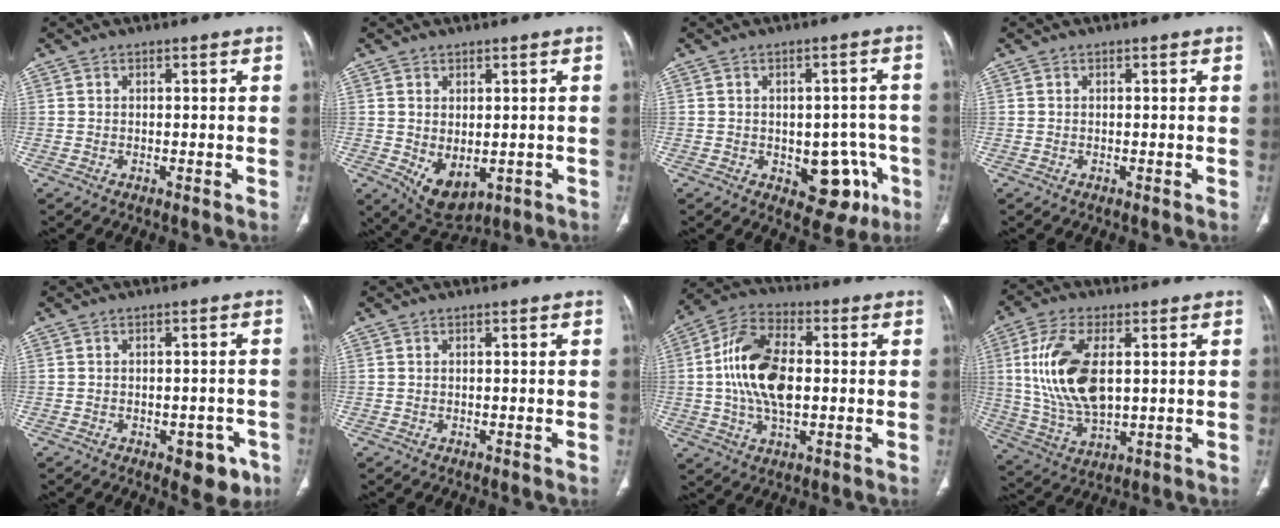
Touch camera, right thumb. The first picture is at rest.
{"total": 7.4, "force": [-1.4, 4.6, 5.6], "torque": [-0.075, -0.007, 0.004]}
{"total": 10.5, "force": [-3.7, 6.4, 7.4], "torque": [-0.049, 0.020, -0.034]}
{"total": 0.0}
{"total": 6.2, "force": [-3.1, 3.5, 4.2], "torque": [-0.025, 0.013, -0.032]}
{"total": 0.0}
{"total": 15.3, "force": [0.3, 8.6, 12.6], "torque": [-0.238, 0.019, 0.001]}
{"total": 15.7, "force": [2.4, 8.0, 13.3], "torque": [-0.272, -0.009, 0.055]}